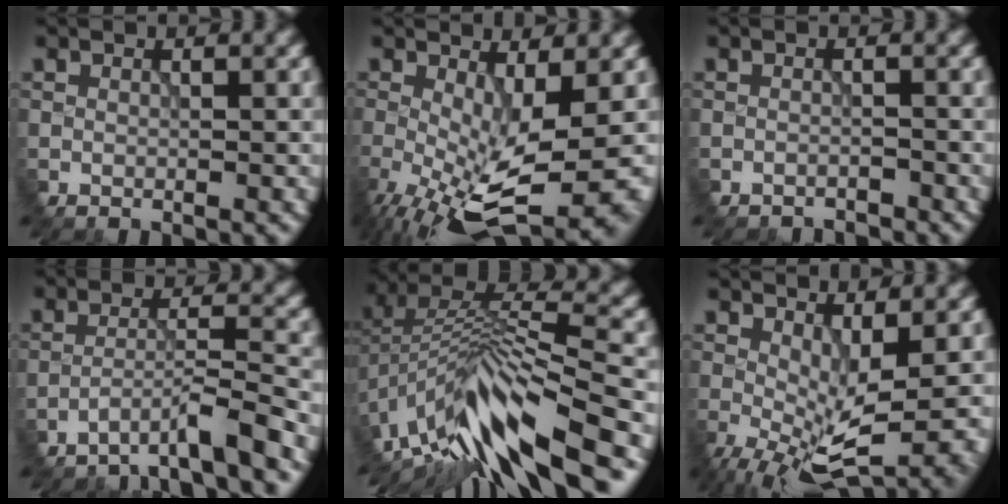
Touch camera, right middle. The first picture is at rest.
{"total": 9.5, "force": [-3.9, 2.8, 8.2], "torque": [-0.175, -0.027, -0.056]}
{"total": 2.3, "force": [-2.1, -0.1, -0.7], "torque": [0.013, 0.006, -0.035]}
{"total": 4.5, "force": [-4.0, 0.1, 2.0], "torque": [-0.035, 0.018, -0.078]}
{"total": 12.0, "force": [-6.9, 3.5, 9.3], "torque": [-0.189, 0.024, -0.115]}
{"total": 6.8, "force": [-2.2, 2.0, 6.2], "torque": [-0.124, -0.006, -0.034]}